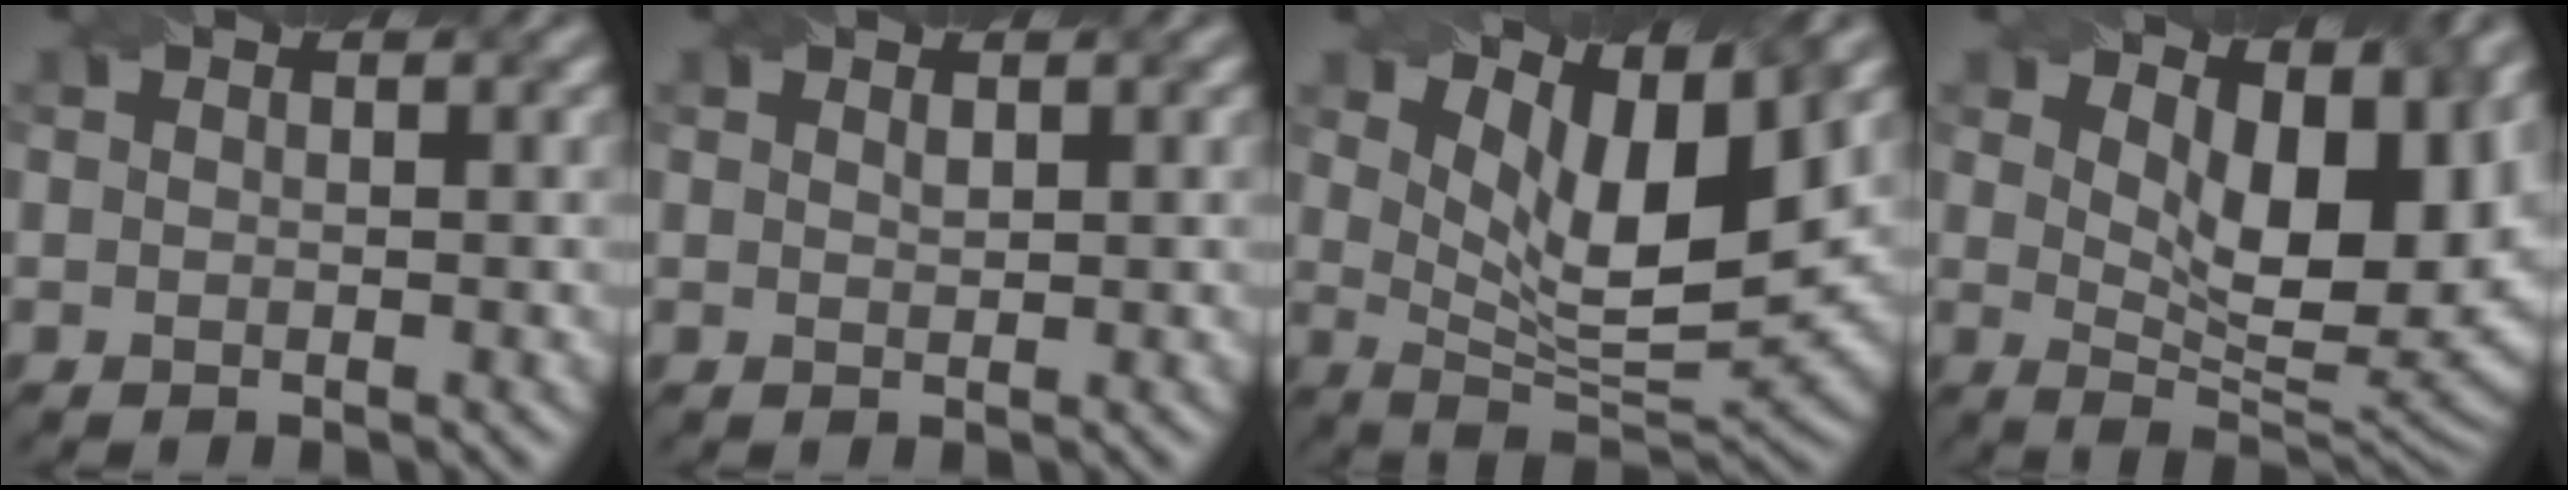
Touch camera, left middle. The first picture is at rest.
{"total": 0.5, "force": [0.4, 0.2, 0.3], "torque": [-0.008, -0.002, 0.010]}
{"total": 9.0, "force": [4.6, 2.8, 7.2], "torque": [-0.128, -0.006, 0.083]}
{"total": 10.8, "force": [4.7, 4.5, 8.6], "torque": [-0.116, -0.001, 0.074]}